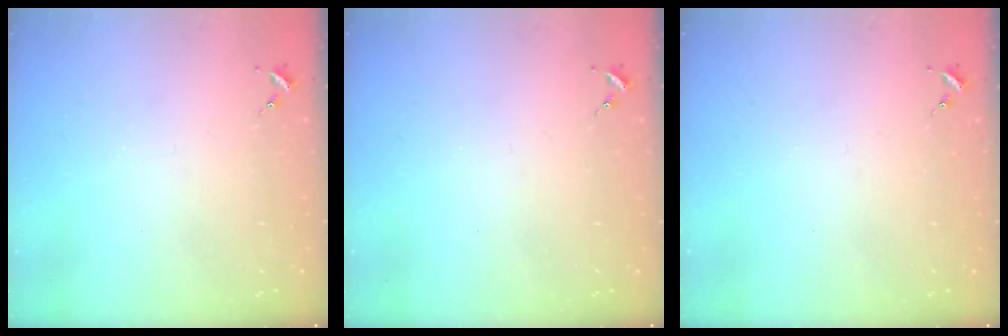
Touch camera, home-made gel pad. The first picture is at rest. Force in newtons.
{"total": 0.0}
{"total": 0.0}